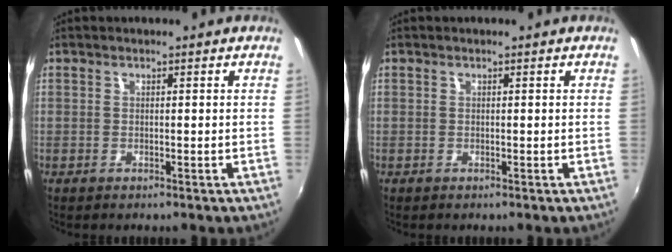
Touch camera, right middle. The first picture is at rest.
{"total": 0.0}